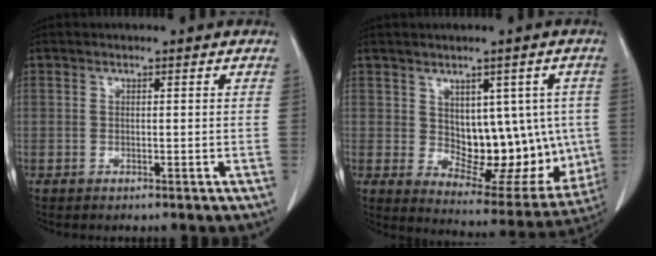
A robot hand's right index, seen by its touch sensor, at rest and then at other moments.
{"total": 14.0, "force": [0.5, 7.6, 11.7], "torque": [-0.131, 0.007, 0.033]}